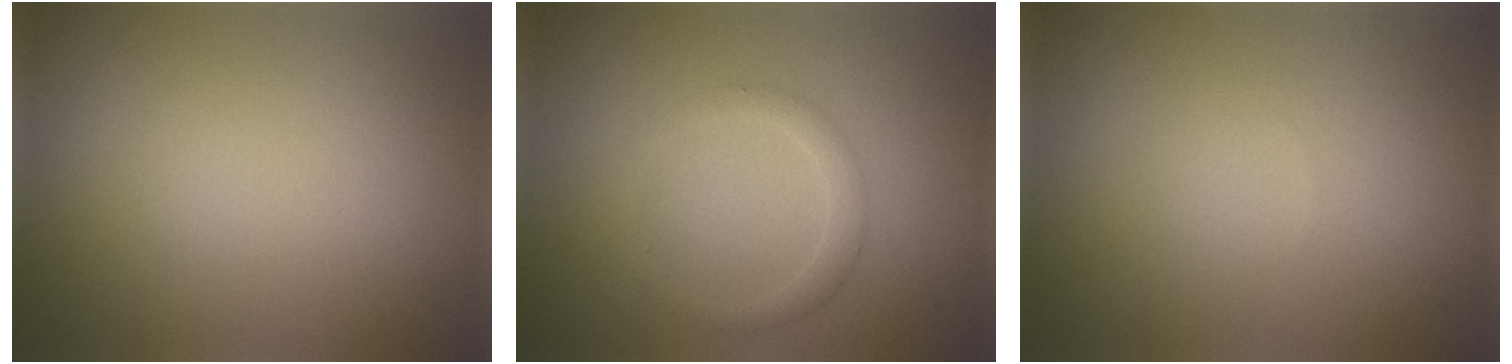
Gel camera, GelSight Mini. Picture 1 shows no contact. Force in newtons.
{"total": 1.7, "press": 1.7, "slide": 0.0}
{"total": 0.0}